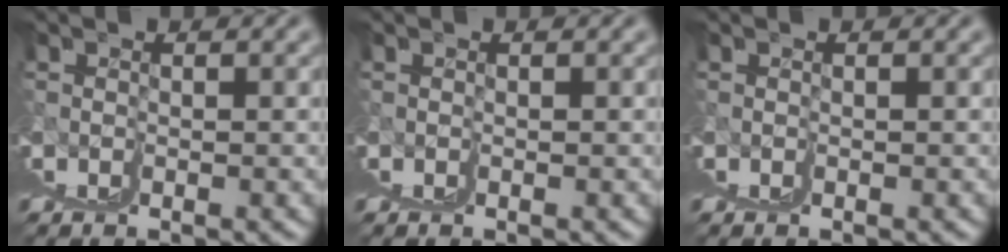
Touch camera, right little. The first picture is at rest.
{"total": 0.0}
{"total": 0.0}